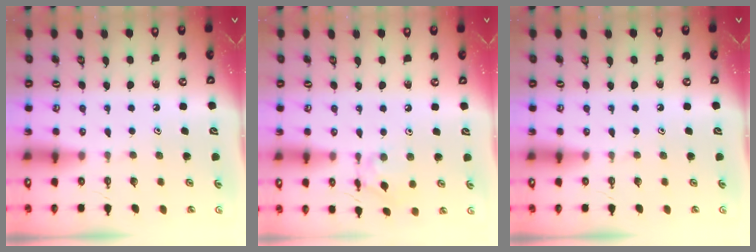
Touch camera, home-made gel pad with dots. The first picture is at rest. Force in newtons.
{"total": 10.4, "press": 10.4, "slide": 0.7}
{"total": 0.0}